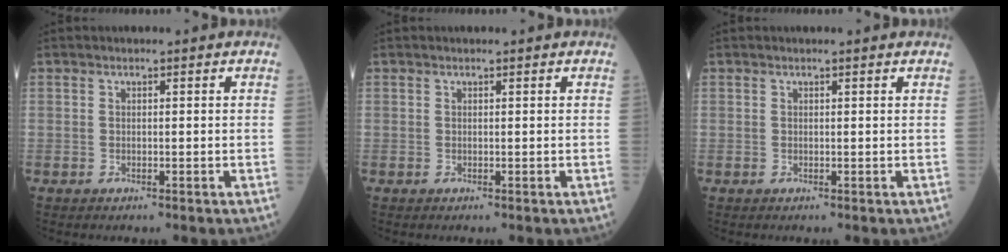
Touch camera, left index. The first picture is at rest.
{"total": 0.6, "force": [0.6, 0.0, 0.2], "torque": [-0.008, 0.004, 0.010]}
{"total": 1.2, "force": [1.1, -0.1, 0.4], "torque": [-0.012, 0.002, 0.014]}